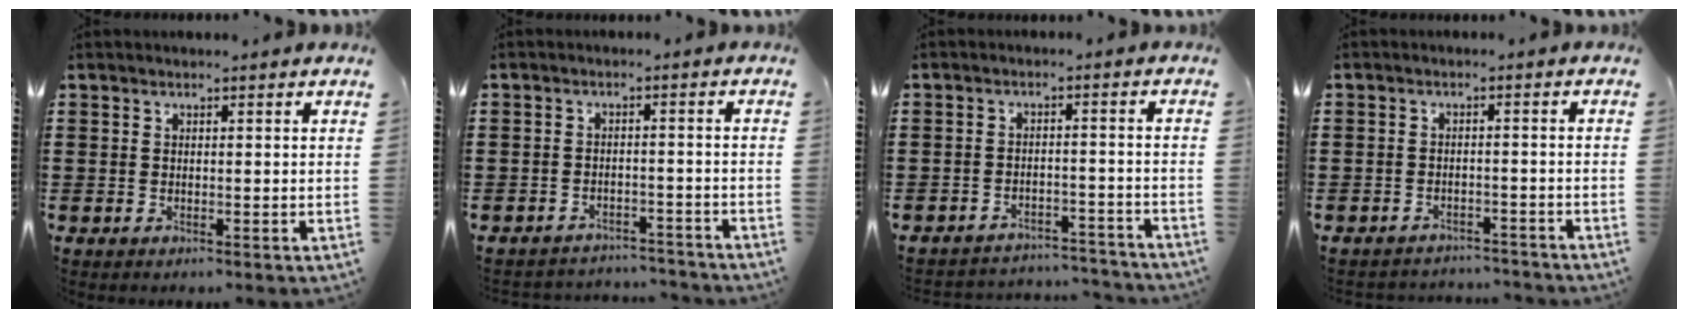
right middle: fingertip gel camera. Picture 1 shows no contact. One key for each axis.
{"total": 3.0, "fx": -3.0, "fy": 0.4, "fz": -0.4, "tx": -0.002, "ty": 0.001, "tz": -0.066}
{"total": 3.5, "fx": -3.5, "fy": 0.4, "fz": 0.0, "tx": -0.006, "ty": 0.002, "tz": -0.074}
{"total": 2.5, "fx": -2.5, "fy": 0.4, "fz": -0.4, "tx": -0.001, "ty": 0.002, "tz": -0.056}